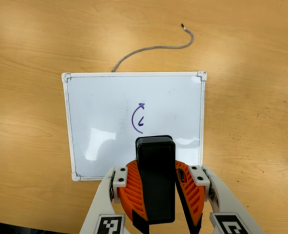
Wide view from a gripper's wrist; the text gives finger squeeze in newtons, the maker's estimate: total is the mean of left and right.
{"total": 11.7, "left": 12.2, "right": 11.2}